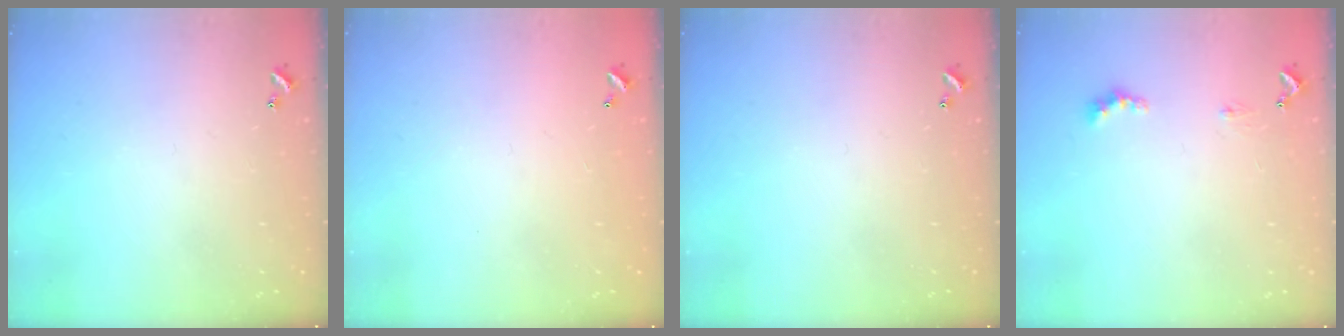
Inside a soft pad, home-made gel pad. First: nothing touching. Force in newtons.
{"total": 3.0, "press": 3.0, "slide": 0.1}
{"total": 0.0}
{"total": 1.7, "press": 1.6, "slide": 0.5}